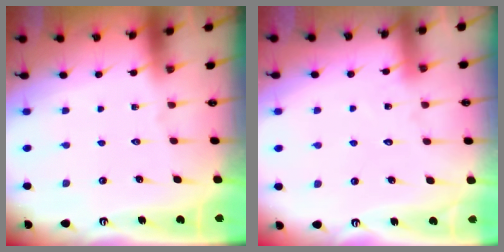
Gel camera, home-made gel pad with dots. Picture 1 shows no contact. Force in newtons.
{"total": 7.5, "press": 7.5, "slide": 0.3}